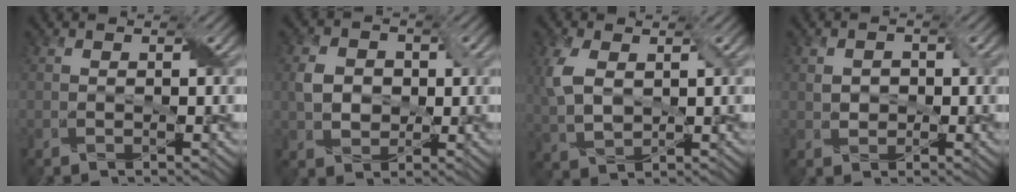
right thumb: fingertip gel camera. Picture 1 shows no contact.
{"total": 4.2, "force": [0.2, 3.7, 2.1], "torque": [-0.048, -0.003, 0.003]}
{"total": 5.9, "force": [1.4, 3.7, 4.3], "torque": [-0.113, 0.002, 0.032]}
{"total": 2.0, "force": [0.0, 1.8, 0.8], "torque": [-0.015, -0.003, 0.002]}